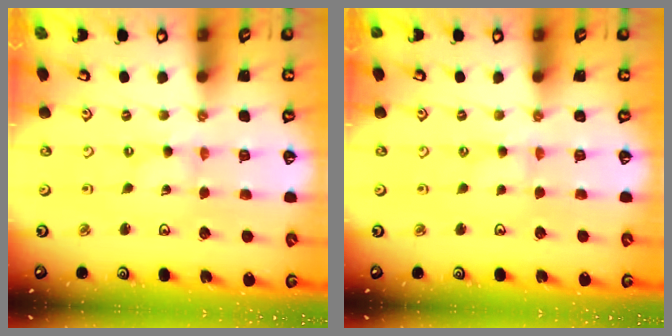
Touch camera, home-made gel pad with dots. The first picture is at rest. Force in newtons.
{"total": 1.8, "press": 1.8, "slide": 0.5}